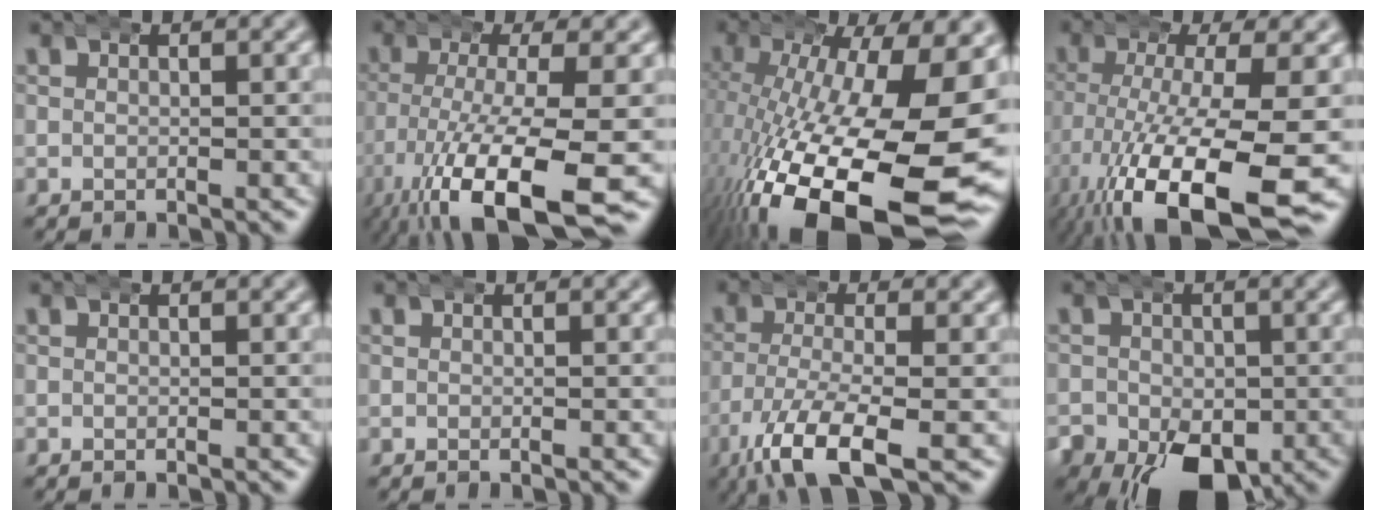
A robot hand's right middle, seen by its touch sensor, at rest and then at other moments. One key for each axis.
{"total": 10.5, "fx": -5.6, "fy": 3.3, "fz": 8.3, "tx": -0.163, "ty": -0.047, "tz": -0.059}
{"total": 17.1, "fx": -5.2, "fy": 7.7, "fz": 14.4, "tx": -0.257, "ty": -0.059, "tz": -0.040}
{"total": 12.3, "fx": -6.0, "fy": 4.6, "fz": 9.7, "tx": -0.202, "ty": -0.063, "tz": -0.055}
{"total": 0.0}
{"total": 0.0}
{"total": 7.6, "fx": -4.8, "fy": 2.5, "fz": 5.4, "tx": -0.119, "ty": -0.033, "tz": -0.060}
{"total": 9.6, "fx": -4.1, "fy": 6.2, "fz": 6.0, "tx": -0.112, "ty": -0.054, "tz": -0.042}